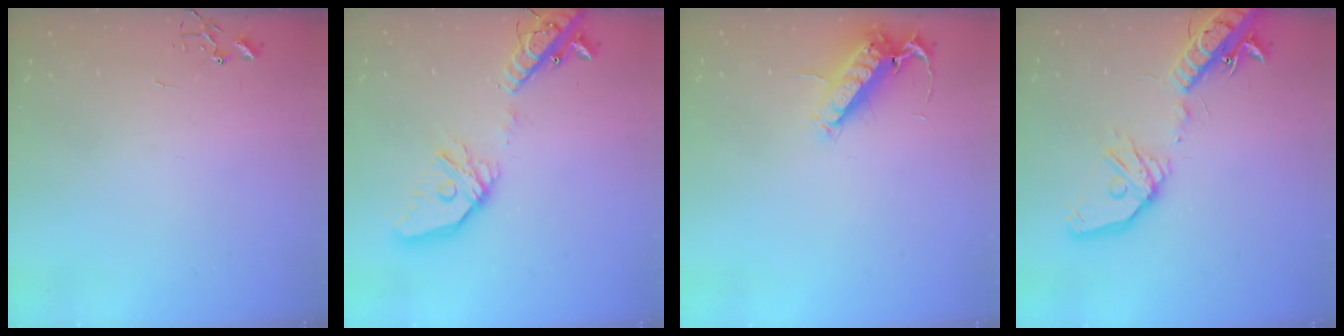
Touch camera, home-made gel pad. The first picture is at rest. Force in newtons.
{"total": 20.2, "press": 20.0, "slide": 3.0}
{"total": 13.1, "press": 13.0, "slide": 2.0}
{"total": 20.1, "press": 19.7, "slide": 3.9}